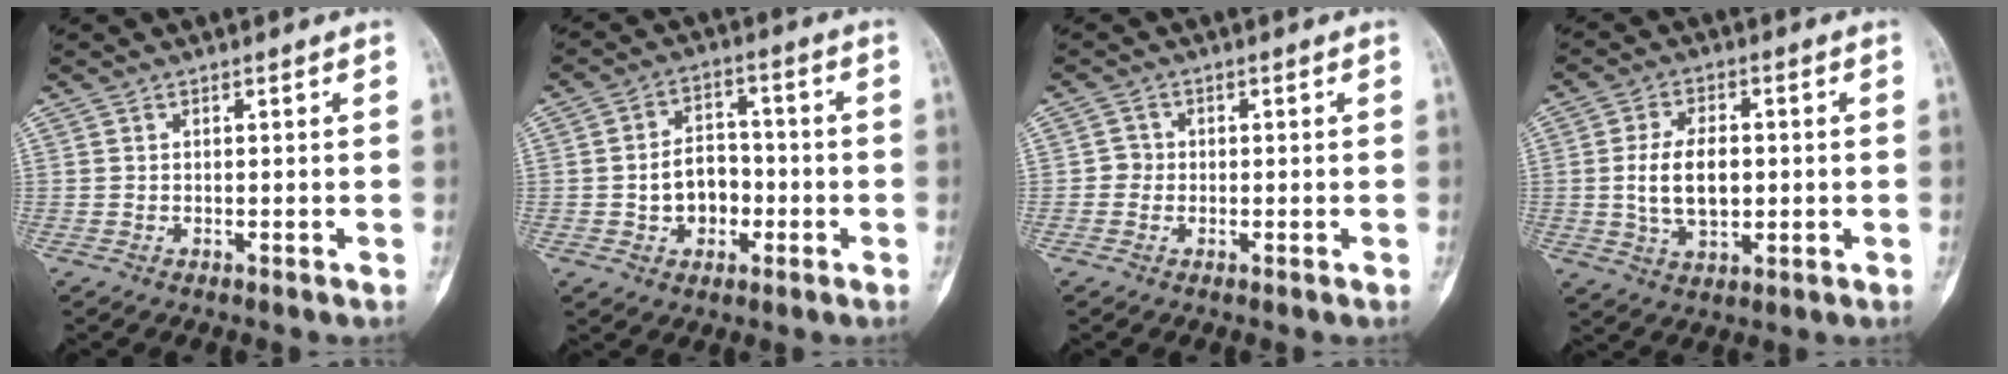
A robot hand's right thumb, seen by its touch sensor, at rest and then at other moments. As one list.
[{"total": 8.1, "force": [-1.6, 6.2, 4.9], "torque": [-0.042, 0.026, -0.029]}, {"total": 1.9, "force": [-0.4, 1.8, 0.4], "torque": [0.005, 0.009, -0.012]}, {"total": 9.5, "force": [-0.1, 5.6, 7.7], "torque": [-0.128, 0.001, 0.003]}]